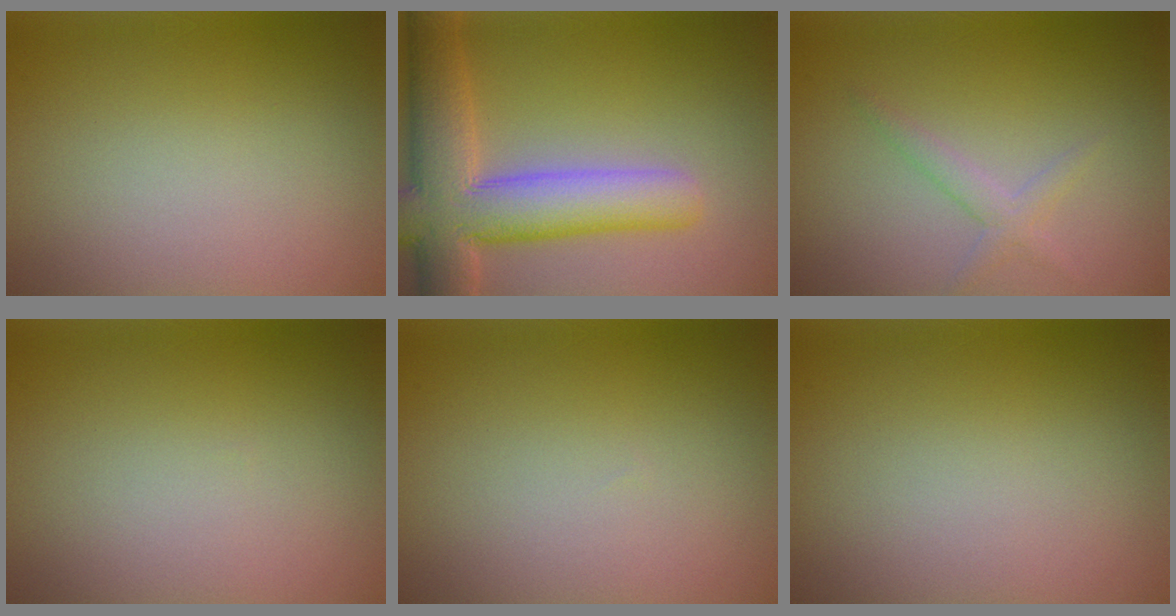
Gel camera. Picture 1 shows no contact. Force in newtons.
{"total": 9.5, "press": 9.4, "slide": 0.8}
{"total": 1.6, "press": 1.6, "slide": 0.1}
{"total": 0.0}
{"total": 0.0}
{"total": 0.0}